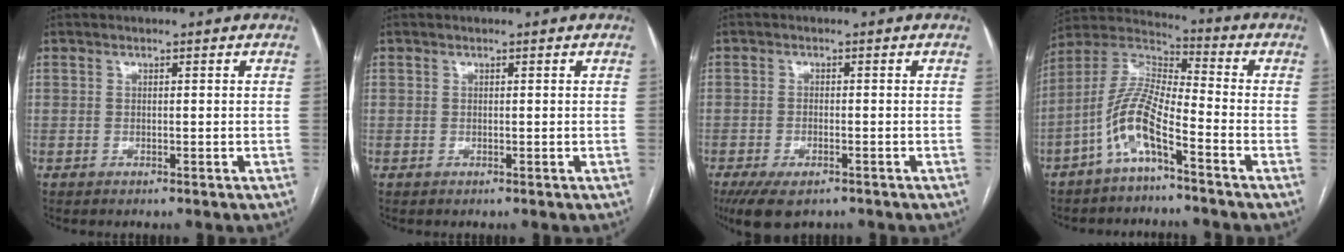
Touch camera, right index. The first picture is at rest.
{"total": 0.0}
{"total": 6.2, "force": [-4.3, 2.4, 3.8], "torque": [-0.065, -0.009, -0.071]}
{"total": 9.7, "force": [-5.2, 1.9, 8.0], "torque": [-0.181, 0.012, -0.109]}